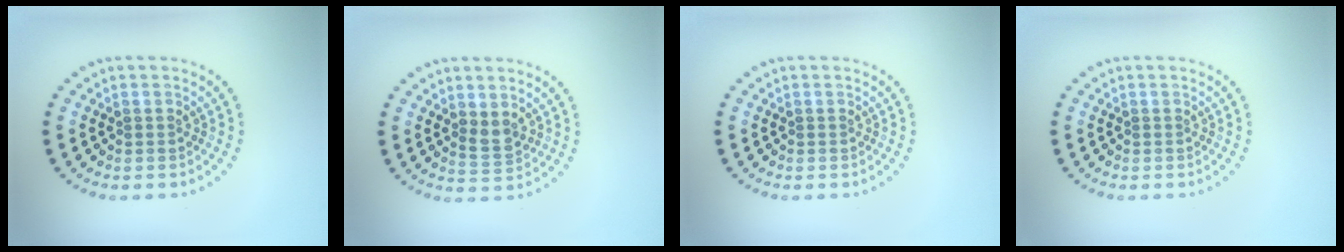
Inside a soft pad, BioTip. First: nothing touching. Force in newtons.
{"total": 1.7, "press": 1.6, "slide": 0.7}
{"total": 0.0}
{"total": 0.0}